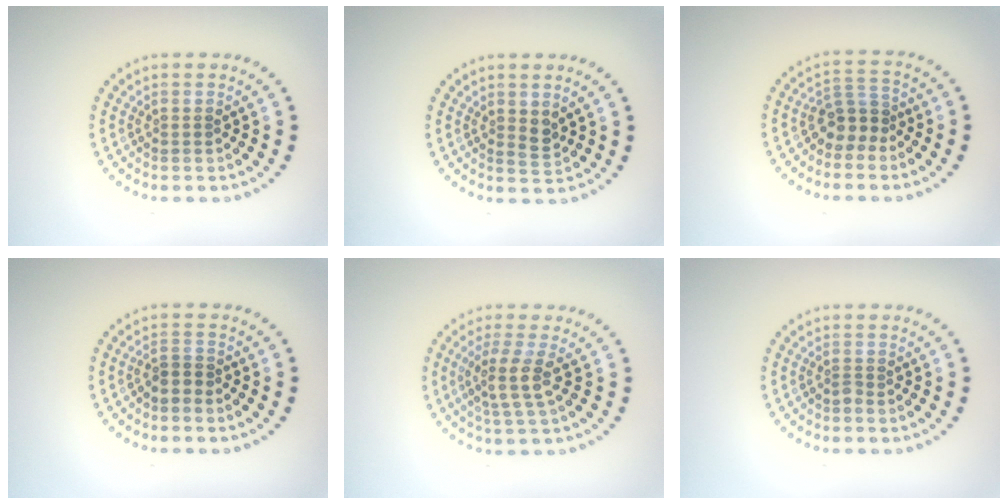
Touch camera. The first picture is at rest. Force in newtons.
{"total": 1.2, "press": 1.0, "slide": 0.5}
{"total": 2.7, "press": 2.3, "slide": 1.5}
{"total": 1.3, "press": 0.9, "slide": 0.9}
{"total": 3.0, "press": 2.4, "slide": 1.9}
{"total": 0.7, "press": 0.4, "slide": 0.5}